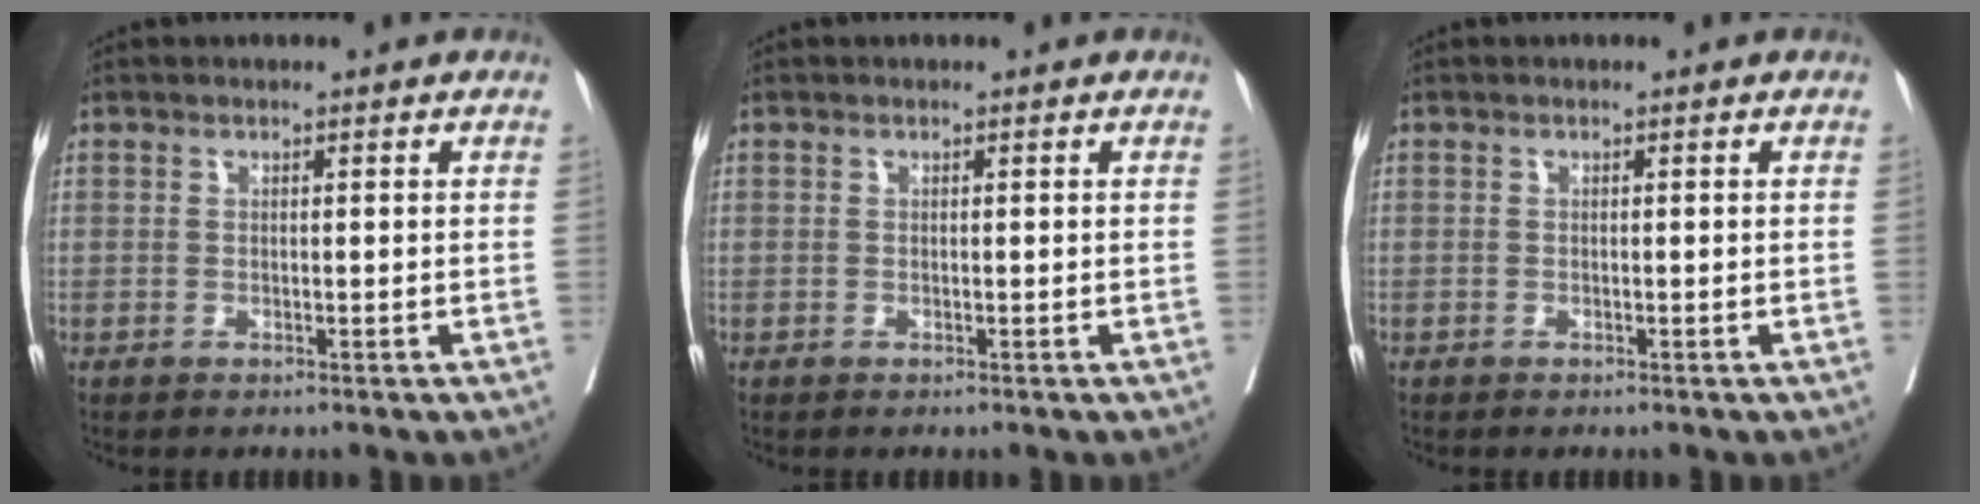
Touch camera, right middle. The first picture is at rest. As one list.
[{"total": 0.0}, {"total": 0.0}]